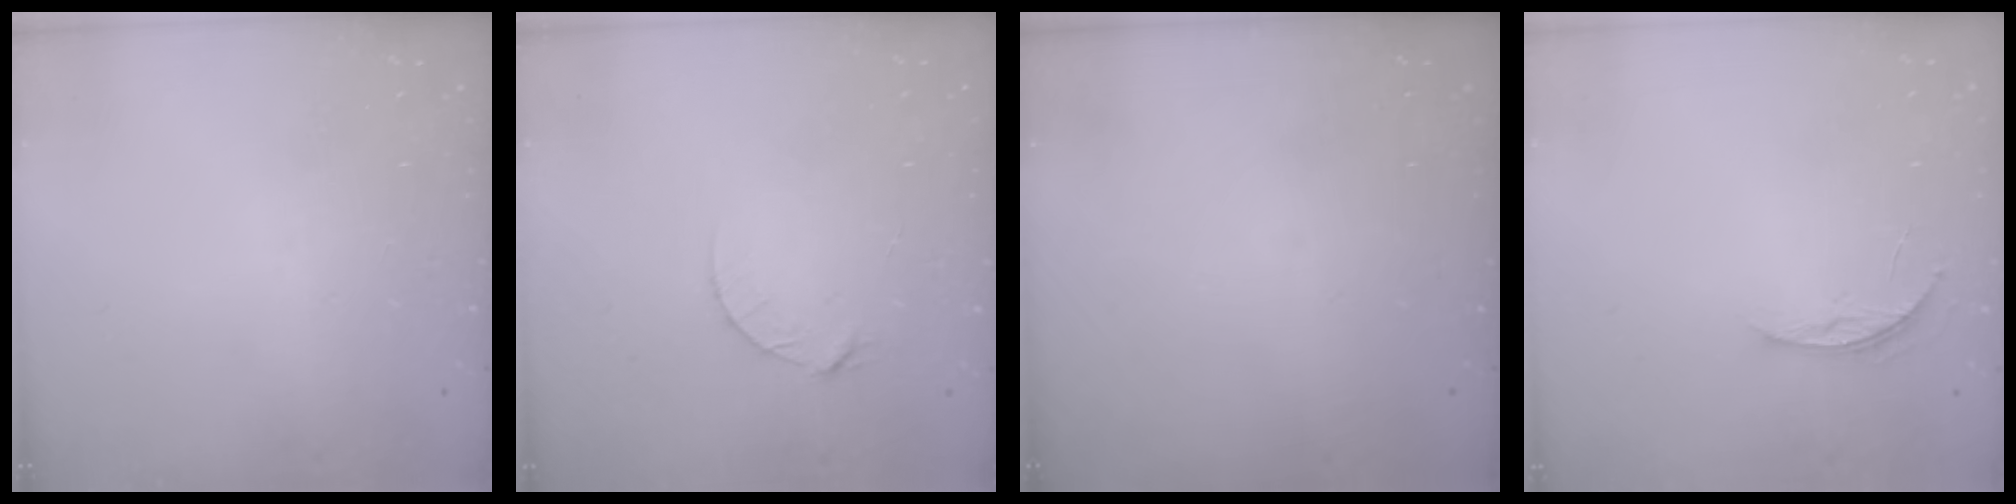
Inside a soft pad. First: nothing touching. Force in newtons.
{"total": 4.4, "press": 4.4, "slide": 0.4}
{"total": 0.0}
{"total": 3.9, "press": 3.9, "slide": 0.4}